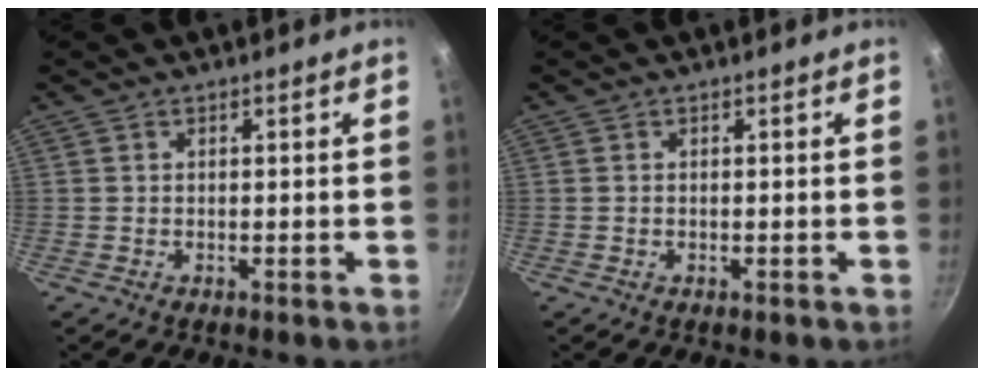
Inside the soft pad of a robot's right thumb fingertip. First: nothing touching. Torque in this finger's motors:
{"motor_torque": [-0.23, -0.17, -0.33, -0.01, -0.04]}